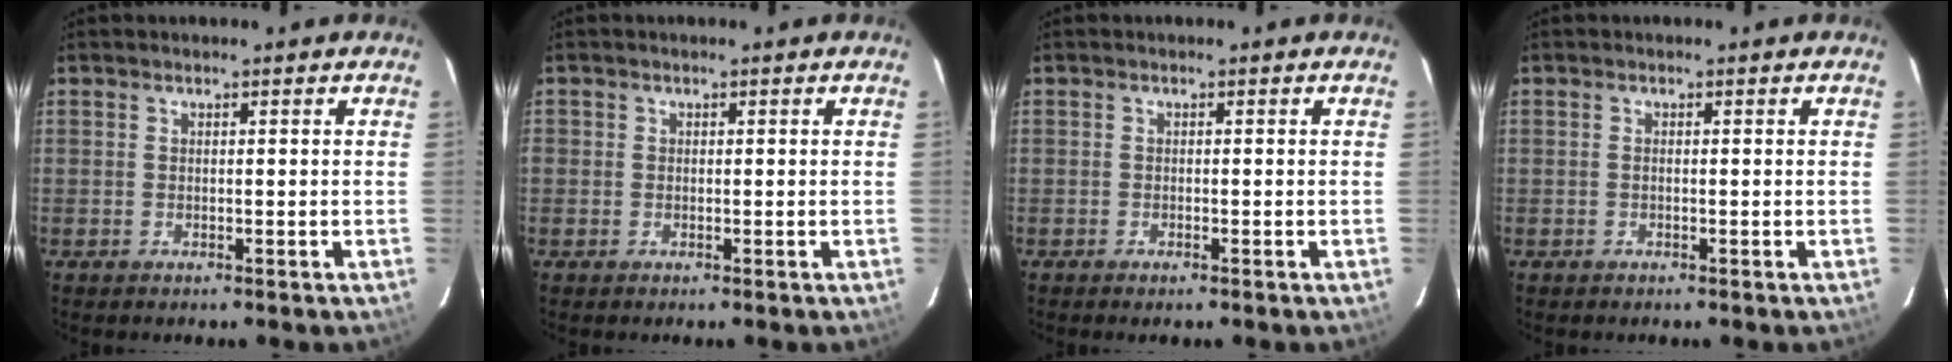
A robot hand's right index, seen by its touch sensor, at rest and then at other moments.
{"total": 0.7, "force": [-0.2, 0.6, 0.1], "torque": [-0.001, -0.001, -0.004]}
{"total": 0.6, "force": [-0.5, 0.1, 0.3], "torque": [-0.006, -0.001, -0.010]}
{"total": 0.0}